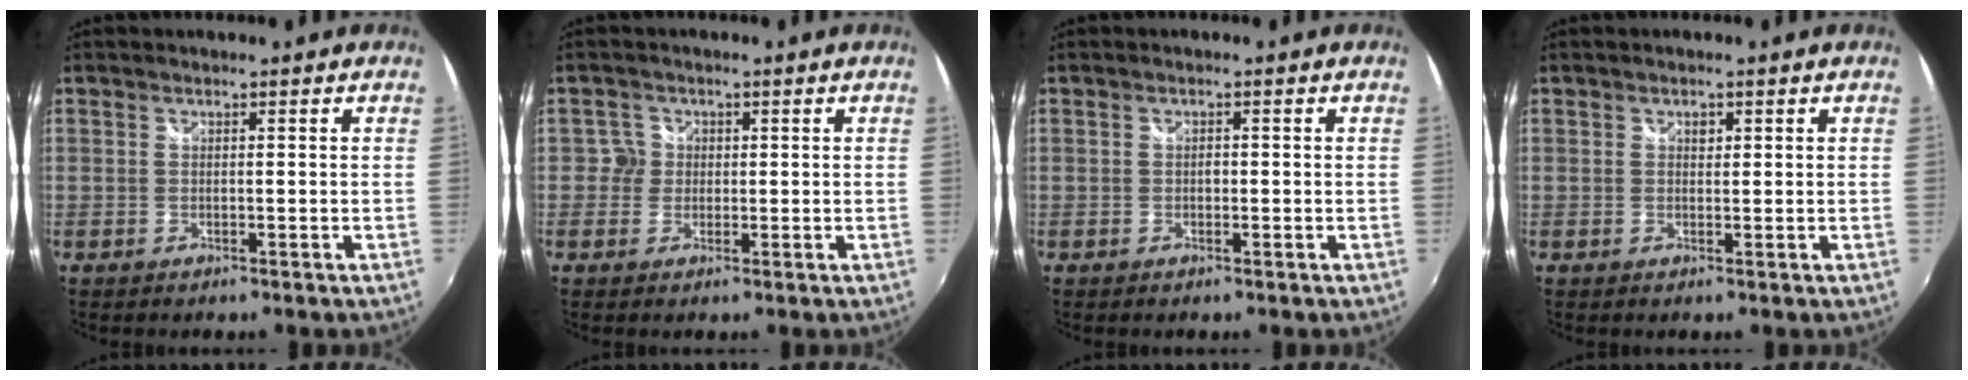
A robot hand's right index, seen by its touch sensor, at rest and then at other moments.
{"total": 2.5, "force": [-0.1, 2.5, -0.2], "torque": [0.012, 0.012, -0.004]}
{"total": 0.7, "force": [-0.2, 0.6, 0.3], "torque": [-0.005, 0.000, -0.005]}
{"total": 0.9, "force": [0.4, 0.8, 0.4], "torque": [-0.004, 0.002, 0.006]}